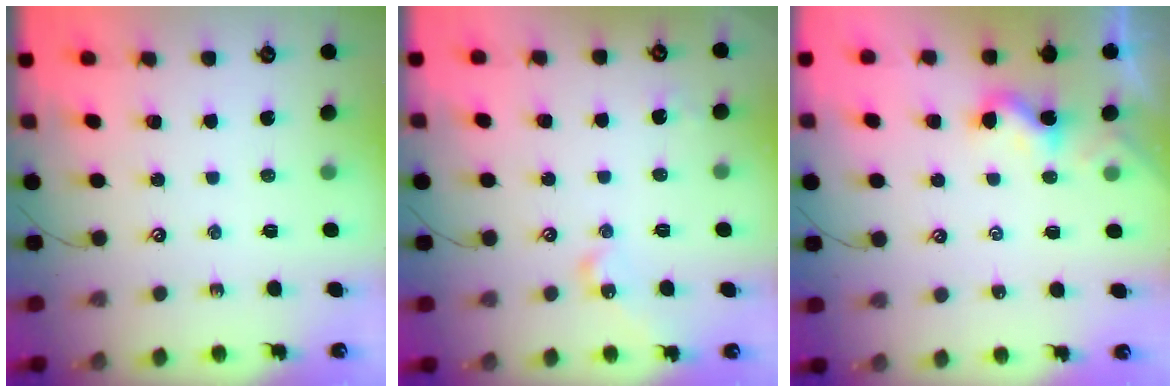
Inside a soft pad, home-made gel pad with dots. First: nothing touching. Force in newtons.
{"total": 7.3, "press": 7.2, "slide": 0.8}
{"total": 1.0, "press": 0.9, "slide": 0.5}